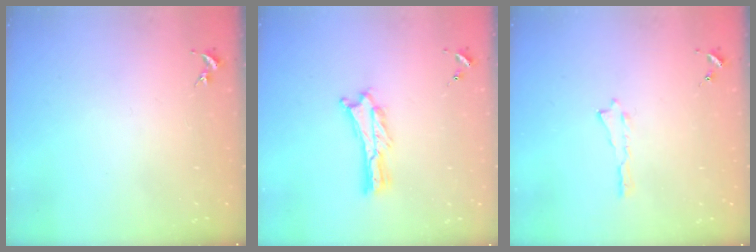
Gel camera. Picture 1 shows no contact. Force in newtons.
{"total": 1.3, "press": 1.3, "slide": 0.3}
{"total": 0.0}